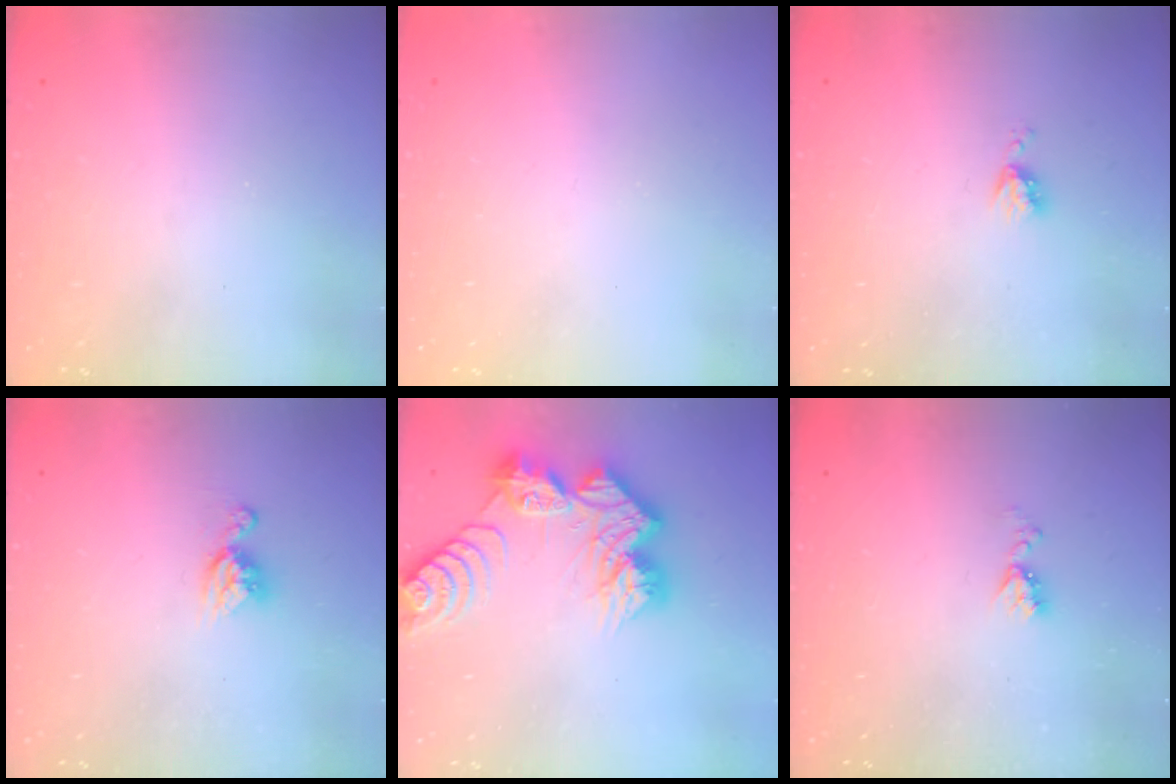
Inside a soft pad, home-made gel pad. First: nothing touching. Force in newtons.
{"total": 0.0}
{"total": 4.0, "press": 4.0, "slide": 0.5}
{"total": 8.0, "press": 7.9, "slide": 0.7}
{"total": 15.9, "press": 15.8, "slide": 1.3}
{"total": 5.9, "press": 5.9, "slide": 0.8}